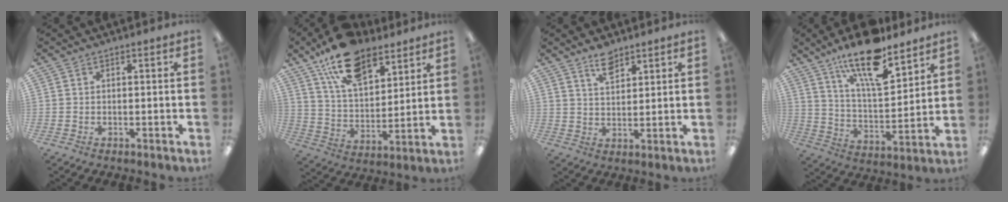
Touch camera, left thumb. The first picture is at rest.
{"total": 17.1, "force": [11.7, 8.3, 9.4], "torque": [-0.170, -0.049, 0.212]}
{"total": 5.7, "force": [4.4, 2.3, 2.8], "torque": [-0.048, -0.019, 0.078]}
{"total": 19.0, "force": [13.5, 6.0, 11.9], "torque": [-0.194, -0.081, 0.224]}